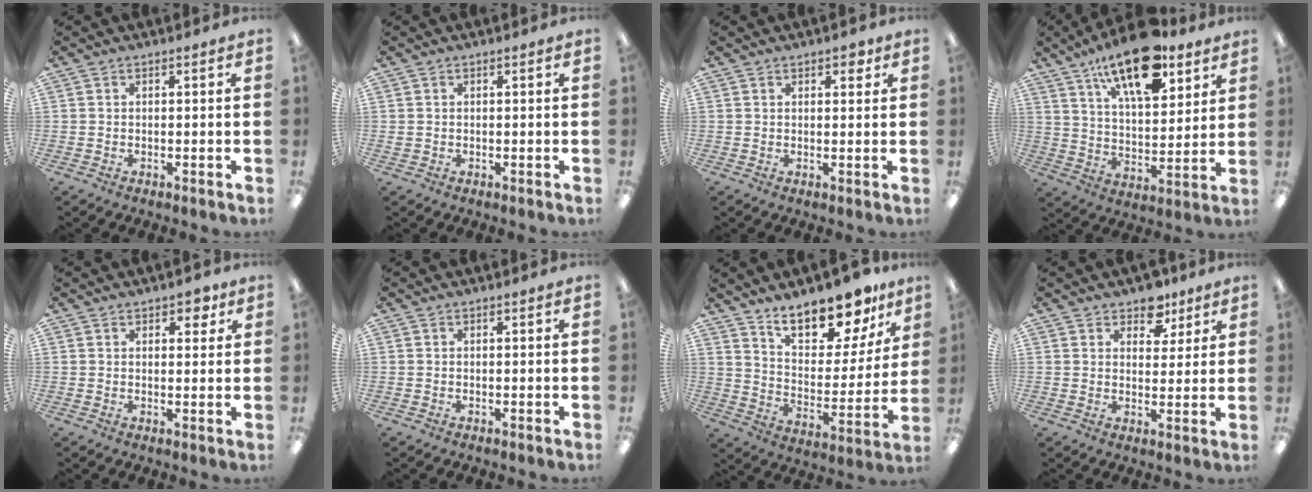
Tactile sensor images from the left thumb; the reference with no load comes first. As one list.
[{"total": 0.7, "force": [0.1, 0.6, 0.2], "torque": [-0.004, 0.004, 0.001]}, {"total": 2.3, "force": [1.5, 1.2, 1.3], "torque": [-0.003, -0.005, 0.020]}, {"total": 18.8, "force": [12.5, 7.9, 11.5], "torque": [-0.178, -0.065, 0.208]}, {"total": 3.2, "force": [2.0, 1.8, 1.8], "torque": [-0.014, -0.005, 0.029]}, {"total": 0.0}, {"total": 17.6, "force": [14.5, 6.5, 7.6], "torque": [-0.119, -0.103, 0.252]}, {"total": 7.2, "force": [5.2, 4.3, 2.4], "torque": [-0.018, -0.026, 0.089]}]